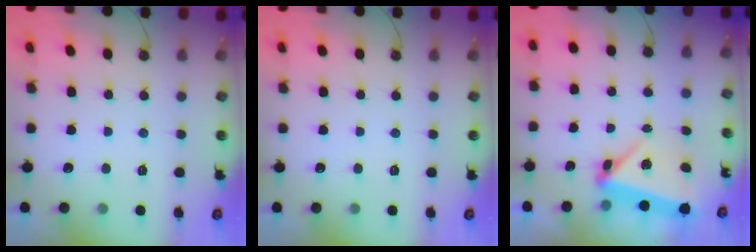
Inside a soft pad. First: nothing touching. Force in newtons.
{"total": 0.0}
{"total": 9.1, "press": 4.7, "slide": 7.8}